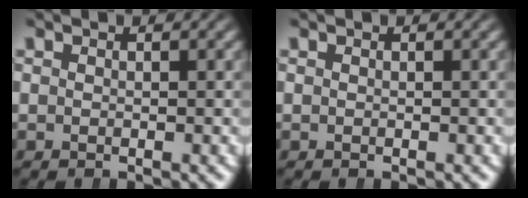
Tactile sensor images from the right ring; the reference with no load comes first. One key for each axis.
{"total": 0.0}